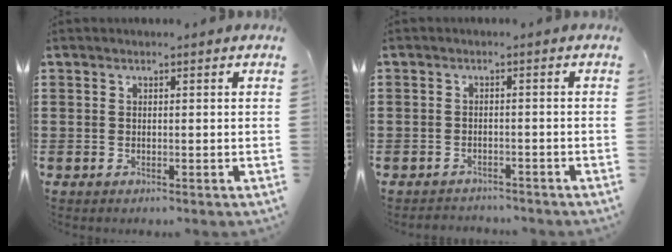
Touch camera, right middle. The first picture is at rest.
{"total": 1.9, "force": [-1.8, 0.3, -0.3], "torque": [-0.001, 0.001, -0.042]}